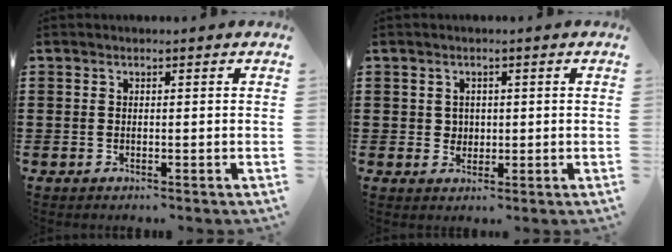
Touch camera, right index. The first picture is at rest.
{"total": 1.7, "force": [0.5, 1.5, 0.5], "torque": [-0.016, 0.007, 0.009]}